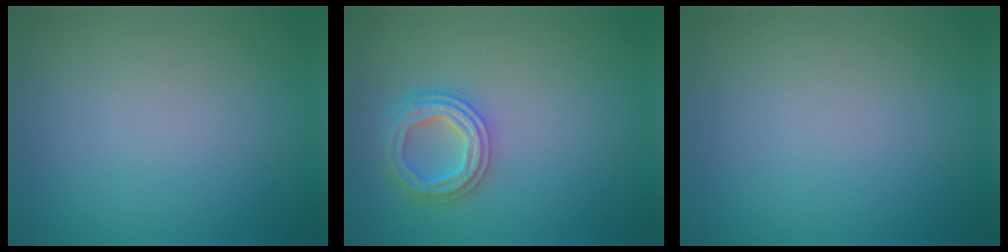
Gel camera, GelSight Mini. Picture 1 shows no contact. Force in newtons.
{"total": 3.1, "press": 3.1, "slide": 0.7}
{"total": 0.0}